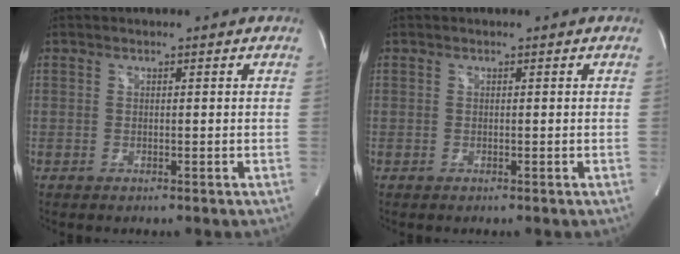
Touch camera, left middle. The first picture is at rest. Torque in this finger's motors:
{"motor_torque": [0.36, -0.36, -0.02, -0.07]}